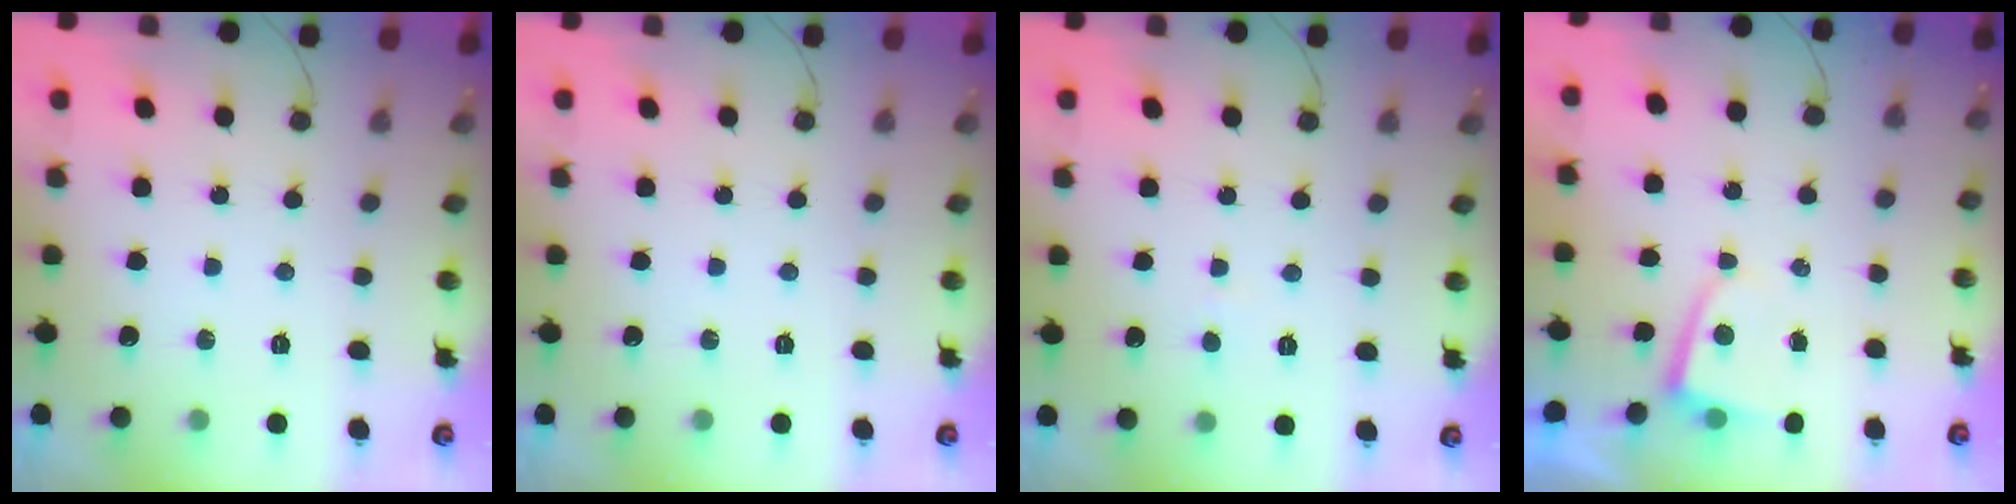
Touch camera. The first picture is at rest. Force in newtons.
{"total": 0.0}
{"total": 0.7, "press": 0.7, "slide": 0.1}
{"total": 1.2, "press": 1.2, "slide": 0.2}